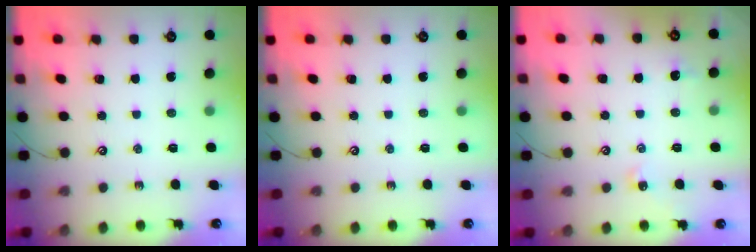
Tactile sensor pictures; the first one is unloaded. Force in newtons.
{"total": 0.0}
{"total": 2.1, "press": 2.0, "slide": 0.5}